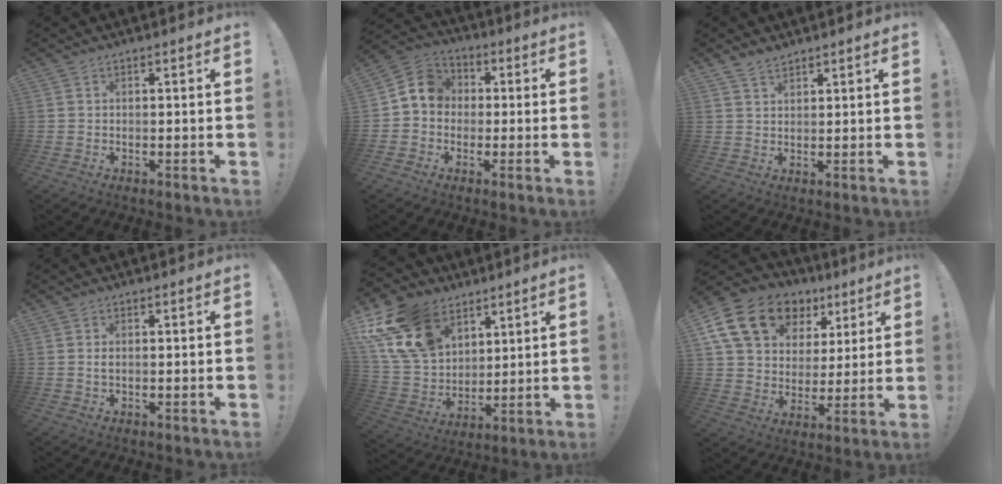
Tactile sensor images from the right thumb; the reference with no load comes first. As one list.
[{"total": 9.0, "force": [0.5, 7.9, 4.3], "torque": [-0.053, 0.018, 0.016]}, {"total": 3.4, "force": [3.0, 1.2, 1.0], "torque": [-0.015, -0.020, 0.056]}, {"total": 1.0, "force": [0.2, 0.5, 0.8], "torque": [-0.011, 0.000, 0.002]}, {"total": 20.1, "force": [11.2, 13.7, 9.5], "torque": [-0.190, -0.056, 0.222]}, {"total": 19.7, "force": [9.9, 13.7, 10.1], "torque": [-0.161, -0.043, 0.193]}]